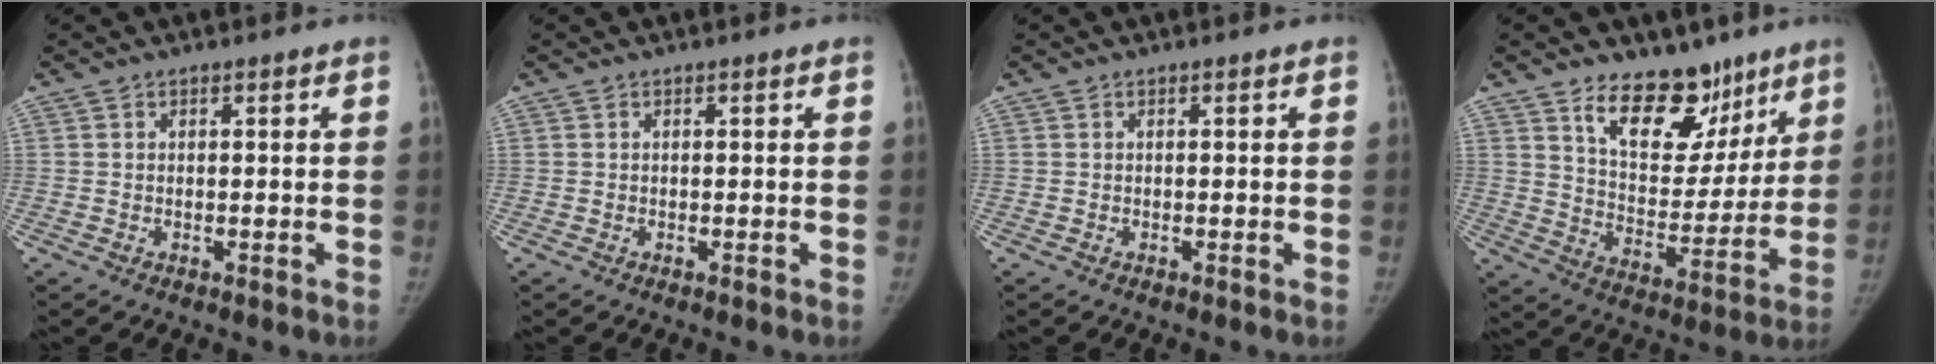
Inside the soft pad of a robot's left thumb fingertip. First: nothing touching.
{"total": 0.0}
{"total": 0.0}
{"total": 16.1, "force": [10.9, 9.0, 7.7], "torque": [-0.051, -0.071, 0.182]}